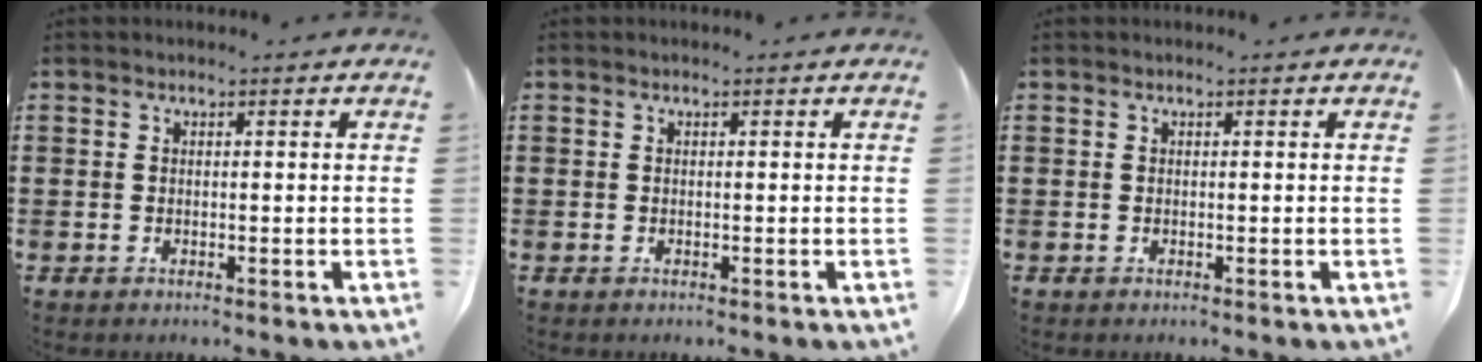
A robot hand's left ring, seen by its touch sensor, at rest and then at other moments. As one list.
[{"total": 0.0}, {"total": 0.0}]